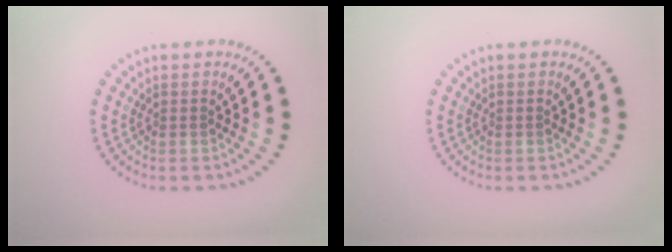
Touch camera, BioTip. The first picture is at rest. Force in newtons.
{"total": 0.0}